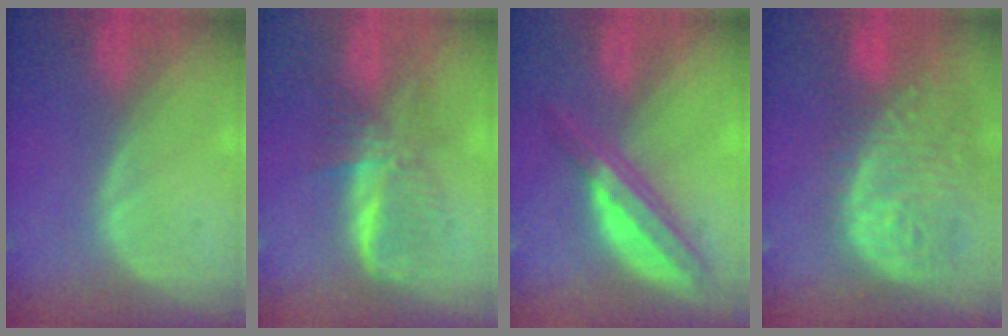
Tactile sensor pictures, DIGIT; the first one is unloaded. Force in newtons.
{"total": 6.1, "press": 6.1, "slide": 0.4}
{"total": 6.8, "press": 5.8, "slide": 3.6}
{"total": 14.1, "press": 11.6, "slide": 8.1}